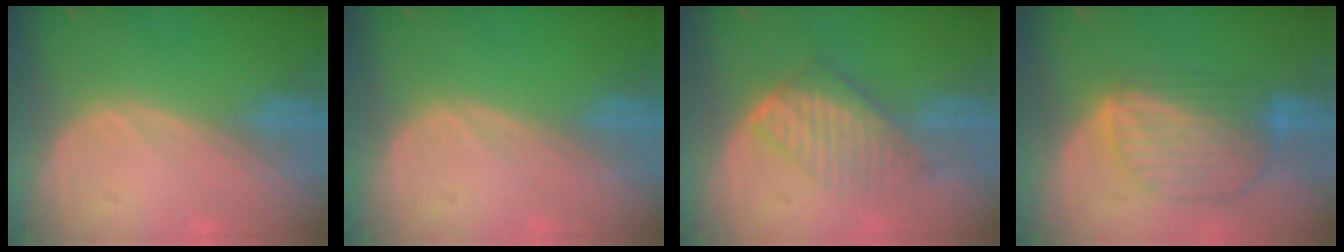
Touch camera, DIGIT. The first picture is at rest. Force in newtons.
{"total": 0.0}
{"total": 6.5, "press": 6.3, "slide": 1.7}
{"total": 8.7, "press": 7.6, "slide": 4.1}